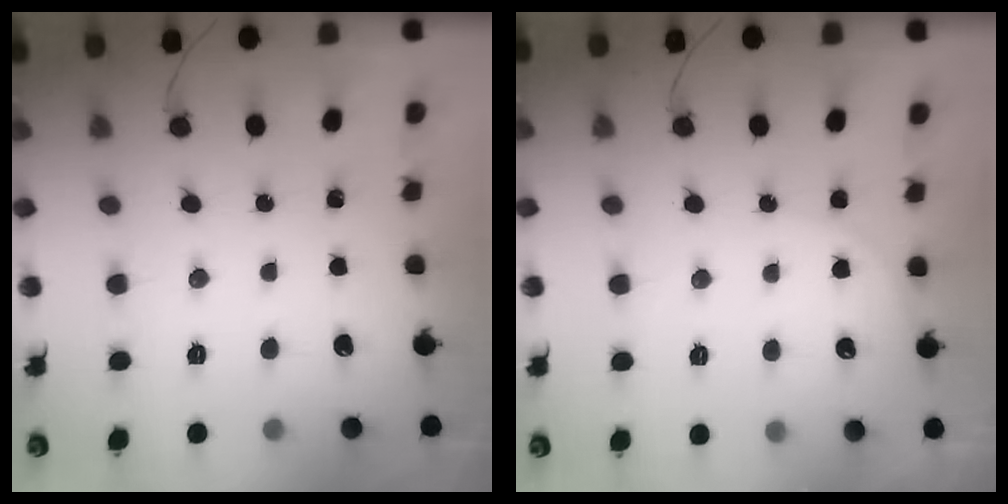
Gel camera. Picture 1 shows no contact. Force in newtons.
{"total": 4.7, "press": 4.7, "slide": 0.3}